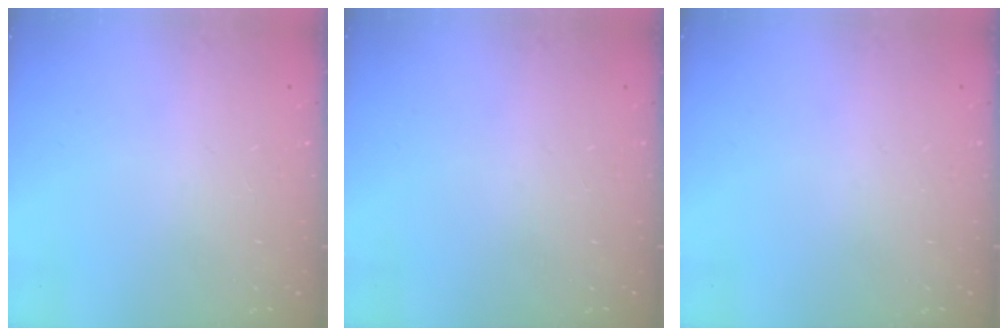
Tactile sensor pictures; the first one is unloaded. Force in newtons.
{"total": 0.0}
{"total": 0.0}